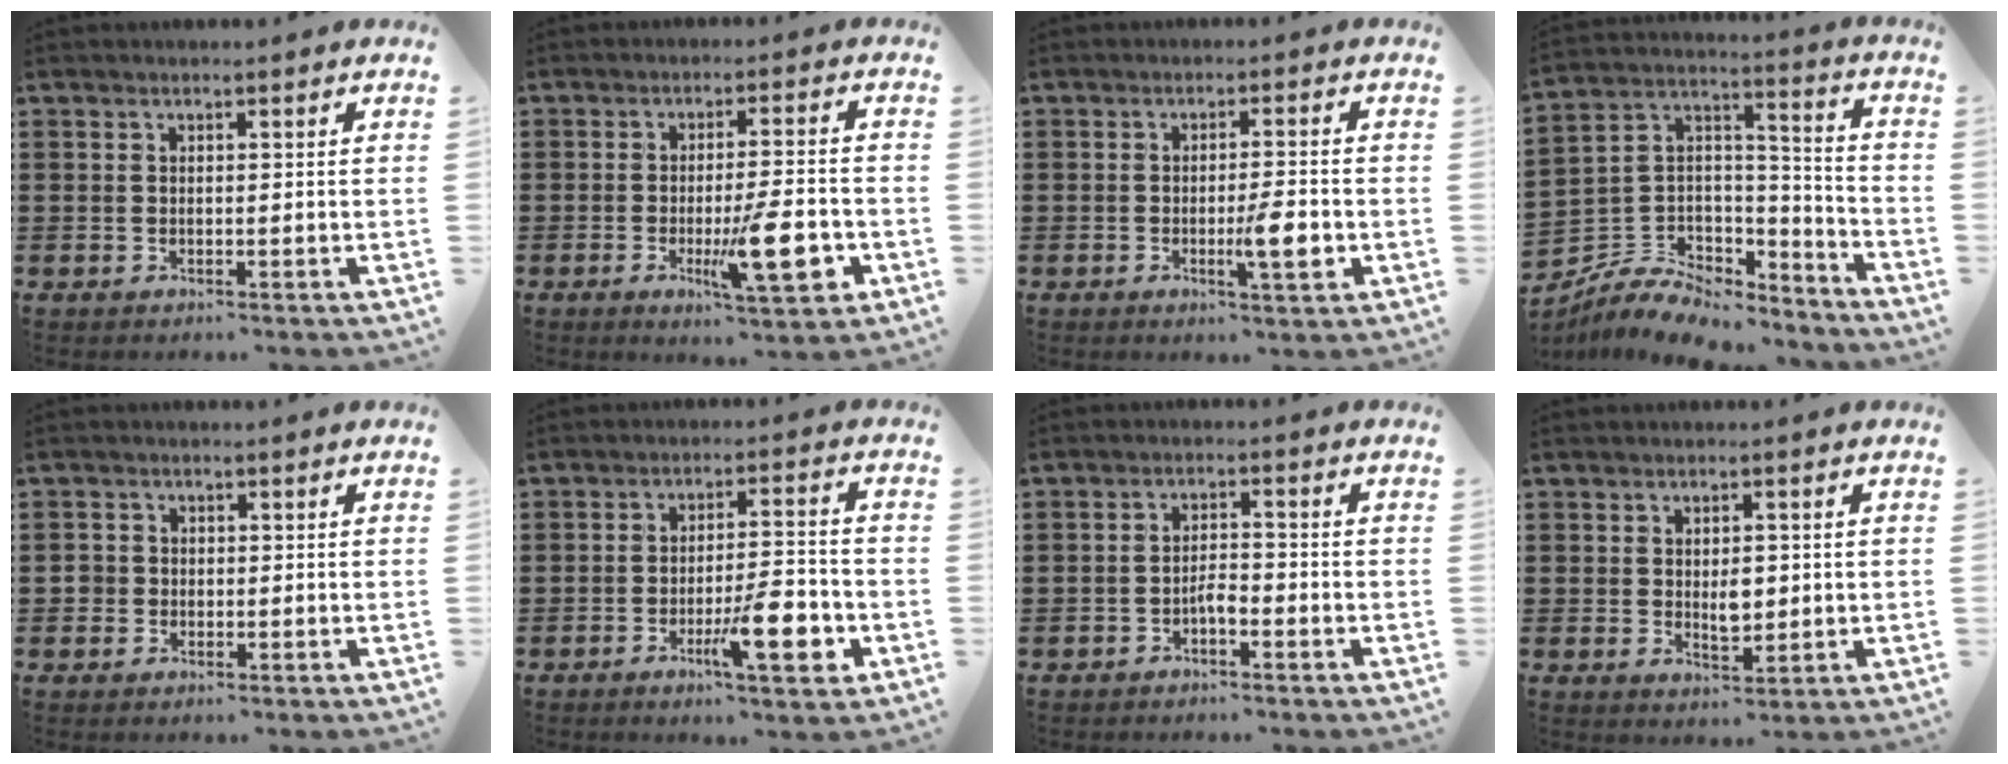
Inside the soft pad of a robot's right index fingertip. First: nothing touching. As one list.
[{"total": 11.4, "force": [-3.4, 2.6, 10.6], "torque": [-0.160, -0.008, -0.052]}, {"total": 5.9, "force": [-1.6, 0.9, 5.6], "torque": [-0.081, -0.008, -0.026]}, {"total": 7.5, "force": [-6.3, 3.5, 2.1], "torque": [-0.052, 0.007, -0.123]}, {"total": 1.4, "force": [-0.4, 1.3, 0.3], "torque": [-0.010, 0.006, -0.010]}, {"total": 9.6, "force": [-4.1, 2.2, 8.4], "torque": [-0.132, -0.001, -0.066]}, {"total": 2.2, "force": [-1.4, 0.7, 1.6], "torque": [-0.032, 0.004, -0.028]}, {"total": 3.5, "force": [0.3, 1.9, 3.0], "torque": [-0.044, -0.001, 0.001]}]